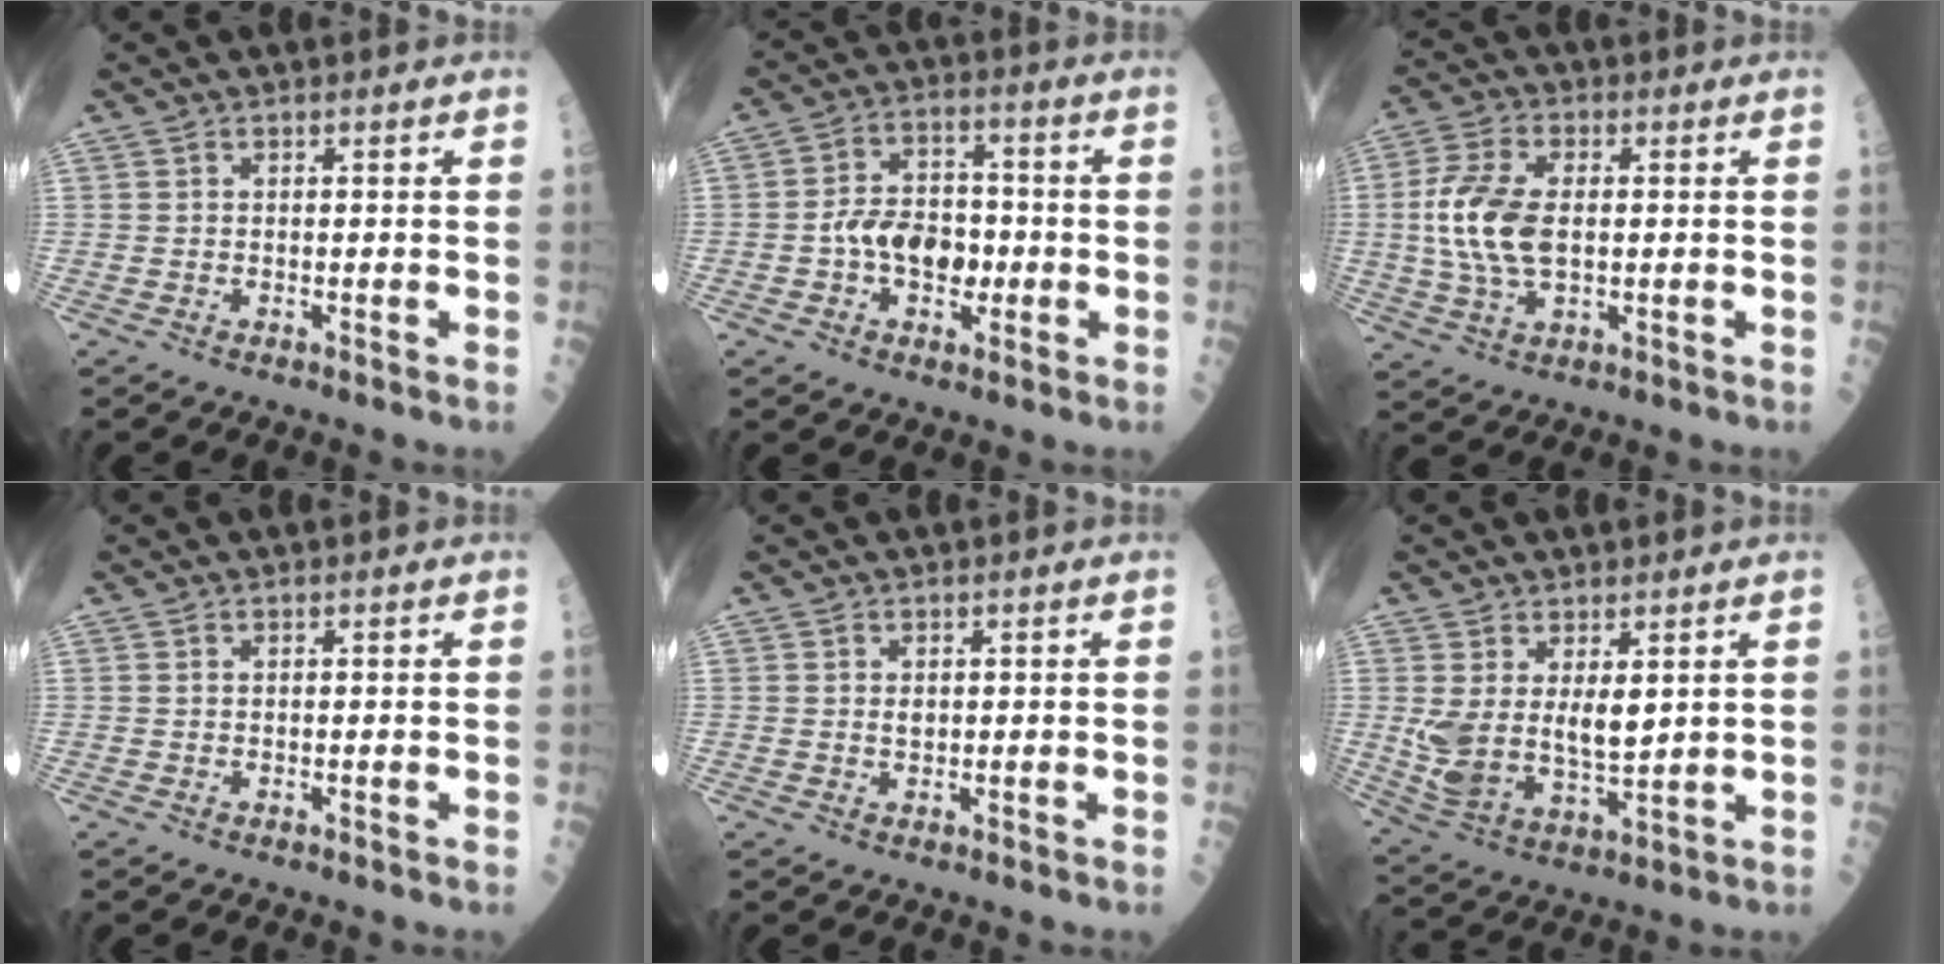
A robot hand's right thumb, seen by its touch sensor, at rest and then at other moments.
{"total": 10.3, "force": [-1.8, 6.8, 7.5], "torque": [-0.088, 0.028, -0.033]}
{"total": 11.9, "force": [0.4, 6.4, 10.1], "torque": [-0.214, 0.005, 0.006]}
{"total": 0.0}
{"total": 1.1, "force": [0.3, 0.7, 0.8], "torque": [-0.009, -0.002, 0.008]}
{"total": 10.0, "force": [2.5, 5.0, 8.3], "torque": [-0.152, -0.024, 0.065]}